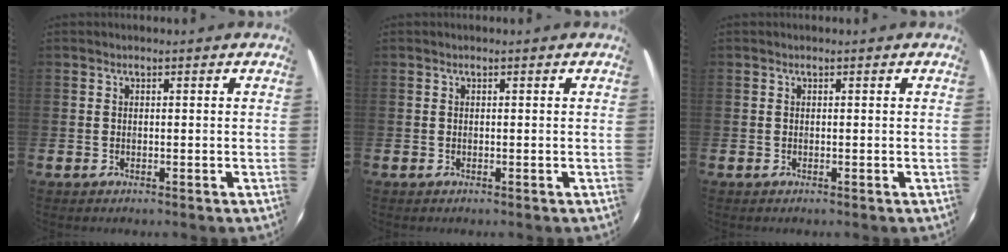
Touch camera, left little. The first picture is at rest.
{"total": 0.0}
{"total": 0.0}